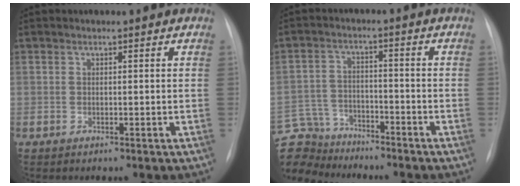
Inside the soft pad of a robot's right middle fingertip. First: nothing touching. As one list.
[{"total": 12.4, "force": [-11.3, 4.8, 1.4], "torque": [-0.060, 0.019, -0.201]}]